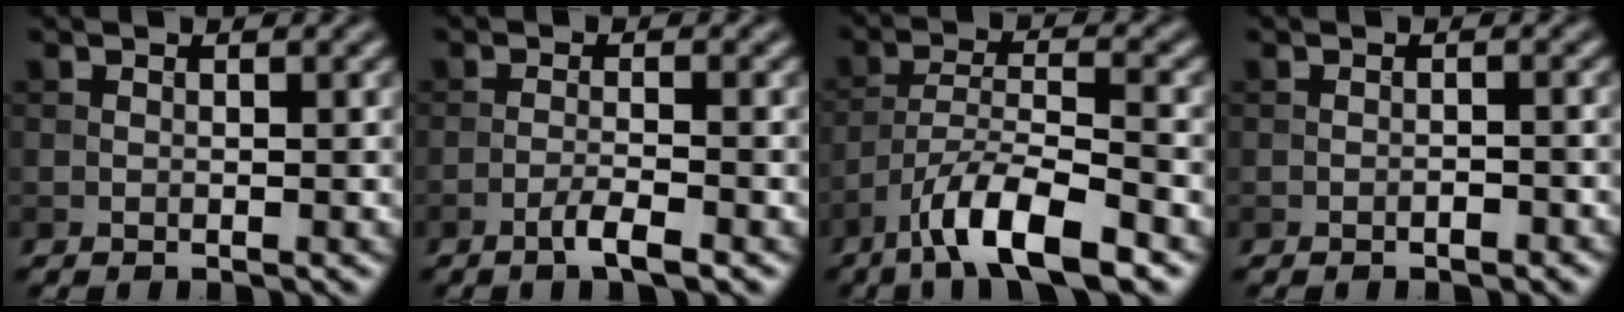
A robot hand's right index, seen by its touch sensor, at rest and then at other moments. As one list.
[{"total": 2.4, "force": [-1.5, 0.3, 1.9], "torque": [-0.032, 0.006, -0.034]}, {"total": 8.0, "force": [-5.3, 2.0, 5.7], "torque": [-0.097, 0.005, -0.097]}, {"total": 0.9, "force": [-0.6, 0.3, 0.6], "torque": [-0.007, 0.001, -0.010]}]